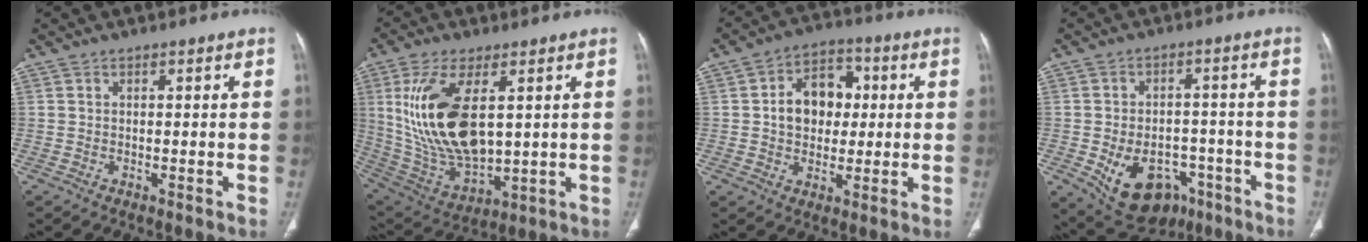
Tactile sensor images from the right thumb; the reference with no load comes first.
{"total": 19.9, "force": [4.0, 9.6, 17.0], "torque": [-0.337, -0.025, 0.093]}
{"total": 11.0, "force": [1.2, 8.2, 7.2], "torque": [-0.075, 0.016, 0.014]}
{"total": 14.7, "force": [-6.6, 10.1, 8.3], "torque": [-0.106, 0.034, -0.085]}